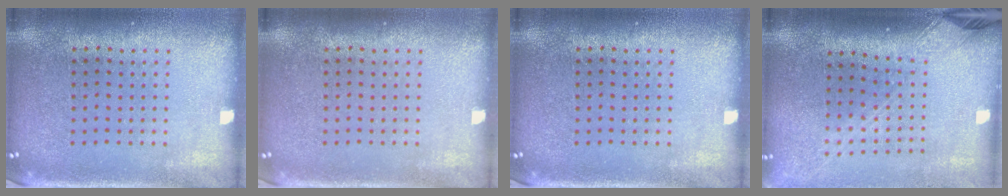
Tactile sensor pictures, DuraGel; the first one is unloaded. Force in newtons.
{"total": 0.0}
{"total": 0.0}
{"total": 2.2, "press": 1.7, "slide": 1.4}